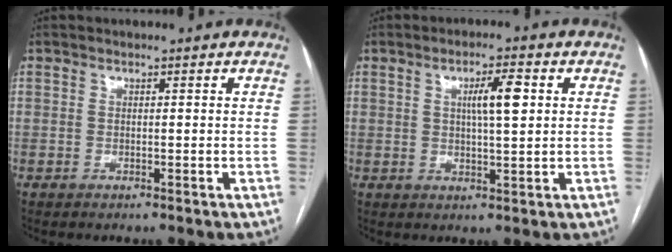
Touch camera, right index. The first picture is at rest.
{"total": 4.8, "force": [0.9, 0.5, 4.7], "torque": [-0.081, 0.006, 0.014]}